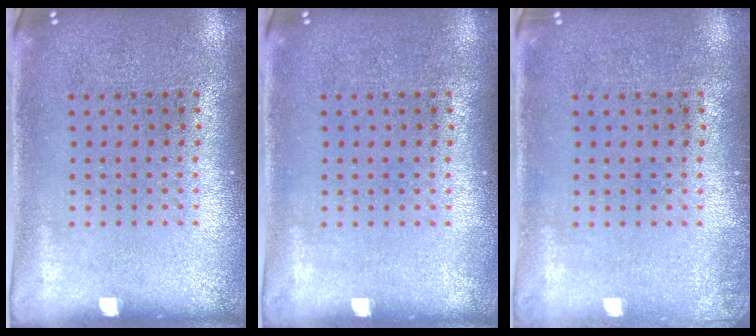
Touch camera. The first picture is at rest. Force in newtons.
{"total": 0.0}
{"total": 0.6, "press": 0.6, "slide": 0.2}